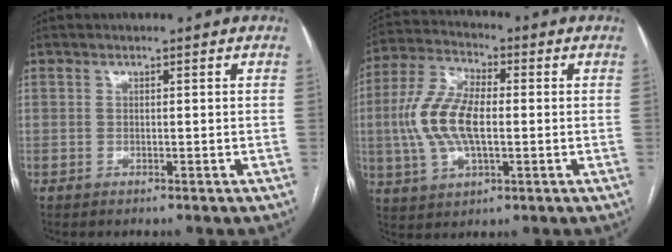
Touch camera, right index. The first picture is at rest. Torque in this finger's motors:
{"motor_torque": [1.35, 0.79, 0.90, 0.21]}